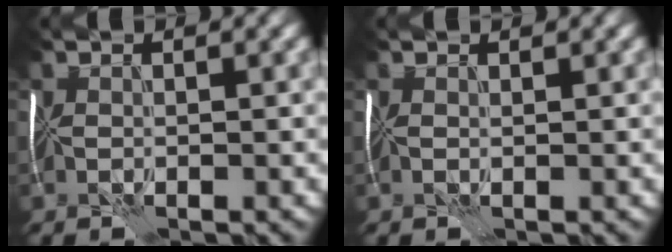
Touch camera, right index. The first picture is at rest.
{"total": 0.8, "force": [0.4, 0.5, 0.6], "torque": [-0.010, 0.005, 0.004]}